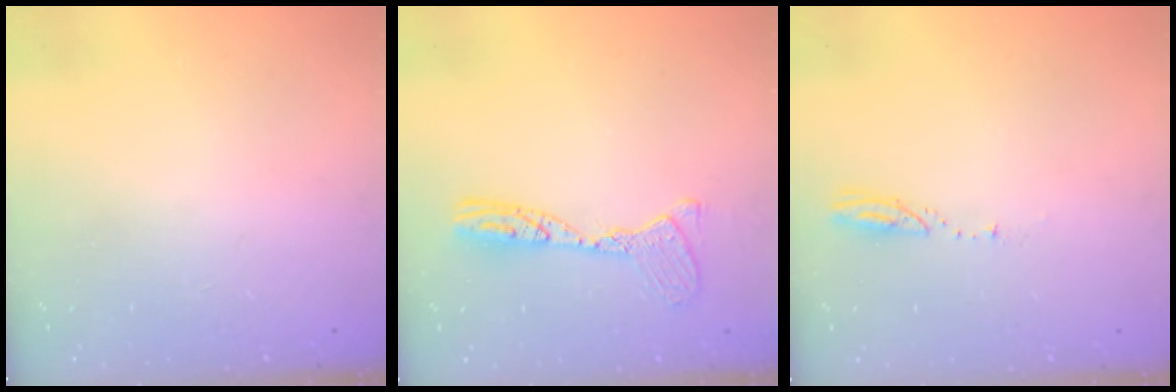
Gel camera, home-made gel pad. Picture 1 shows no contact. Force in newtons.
{"total": 12.0, "press": 11.9, "slide": 1.1}
{"total": 3.1, "press": 3.1, "slide": 0.2}